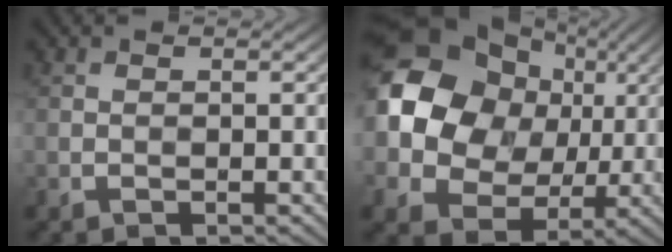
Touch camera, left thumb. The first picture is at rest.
{"total": 15.0, "force": [2.8, 12.6, 7.6], "torque": [-0.201, 0.021, 0.050]}